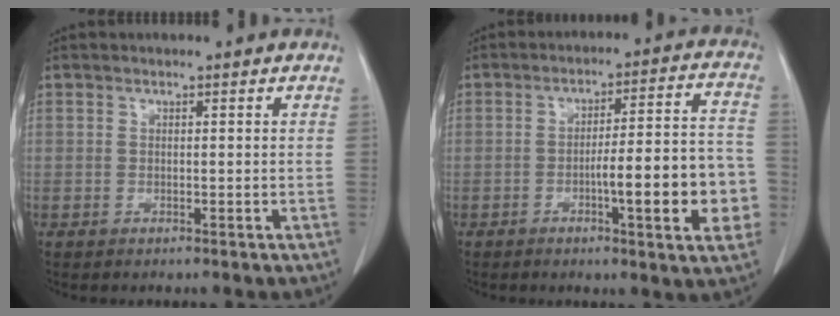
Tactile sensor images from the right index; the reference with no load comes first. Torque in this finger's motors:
{"motor_torque": [1.79, -0.34, 0.77, 0.14]}